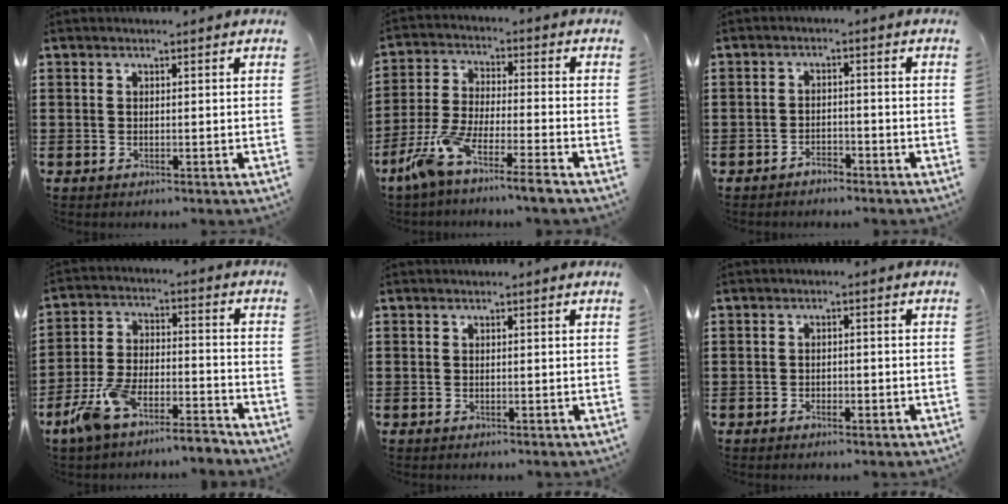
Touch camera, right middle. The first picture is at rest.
{"total": 8.0, "force": [-6.8, -0.3, 4.2], "torque": [-0.107, -0.013, -0.140]}
{"total": 2.0, "force": [-1.9, 0.5, 0.4], "torque": [-0.015, 0.001, -0.040]}
{"total": 7.9, "force": [-6.9, 1.0, 3.7], "torque": [-0.084, 0.003, -0.135]}
{"total": 0.0}
{"total": 1.1, "force": [-0.8, 0.4, 0.7], "torque": [-0.016, -0.002, -0.015]}